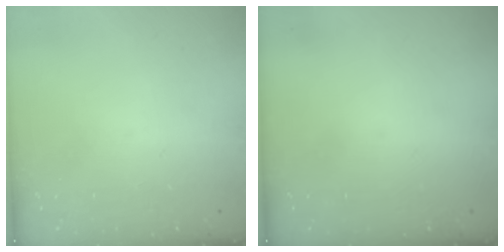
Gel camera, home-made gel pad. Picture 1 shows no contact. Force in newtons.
{"total": 0.0}